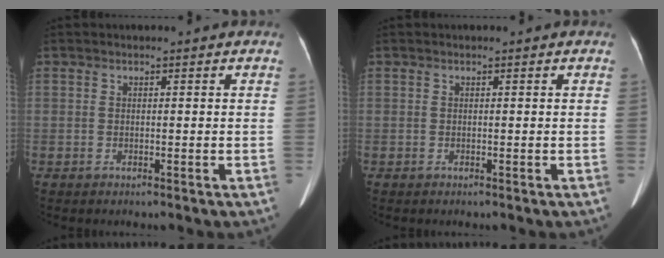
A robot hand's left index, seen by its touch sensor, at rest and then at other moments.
{"total": 0.0}